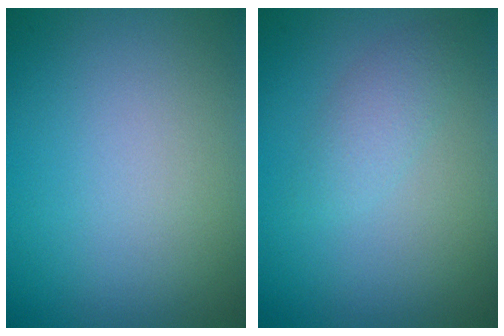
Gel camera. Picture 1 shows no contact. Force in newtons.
{"total": 1.8, "press": 1.8, "slide": 0.1}